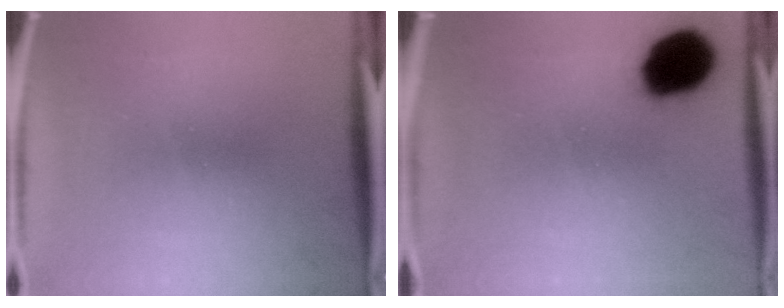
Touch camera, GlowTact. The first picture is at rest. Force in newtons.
{"total": 14.2}